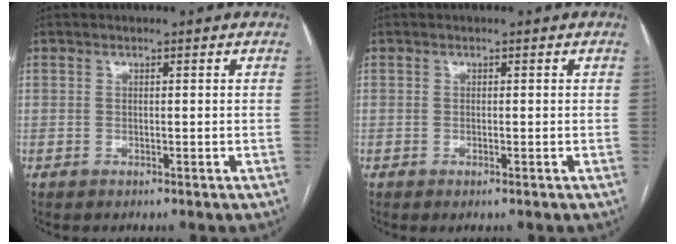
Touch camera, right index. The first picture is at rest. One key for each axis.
{"total": 0.6, "fx": -0.3, "fy": 0.1, "fz": 0.5, "tx": -0.007, "ty": -0.001, "tz": -0.004}